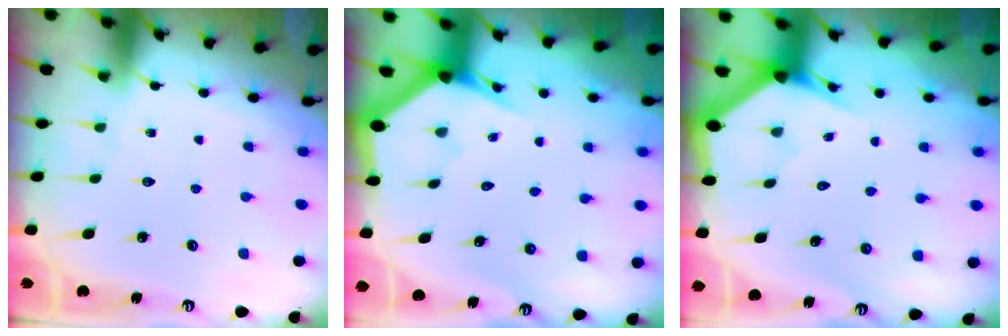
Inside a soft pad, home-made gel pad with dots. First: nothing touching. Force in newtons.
{"total": 2.6, "press": 2.6, "slide": 0.0}
{"total": 2.9, "press": 2.9, "slide": 0.1}